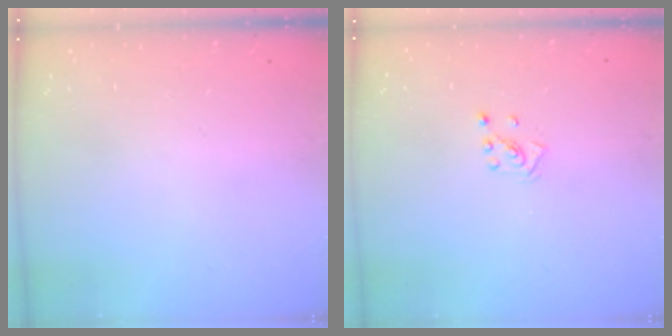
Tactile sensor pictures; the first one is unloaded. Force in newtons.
{"total": 2.2, "press": 2.2, "slide": 0.3}